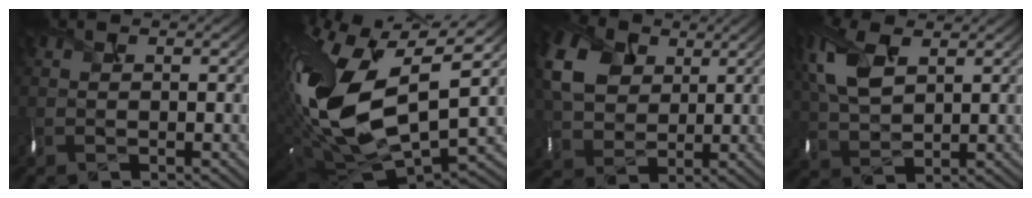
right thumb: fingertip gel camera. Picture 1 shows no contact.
{"total": 18.9, "force": [1.4, 9.9, 16.0], "torque": [-0.362, -0.031, 0.037]}
{"total": 9.3, "force": [3.2, 7.2, 4.9], "torque": [-0.151, 0.008, 0.066]}
{"total": 7.5, "force": [2.9, 4.2, 5.5], "torque": [-0.164, 0.007, 0.062]}